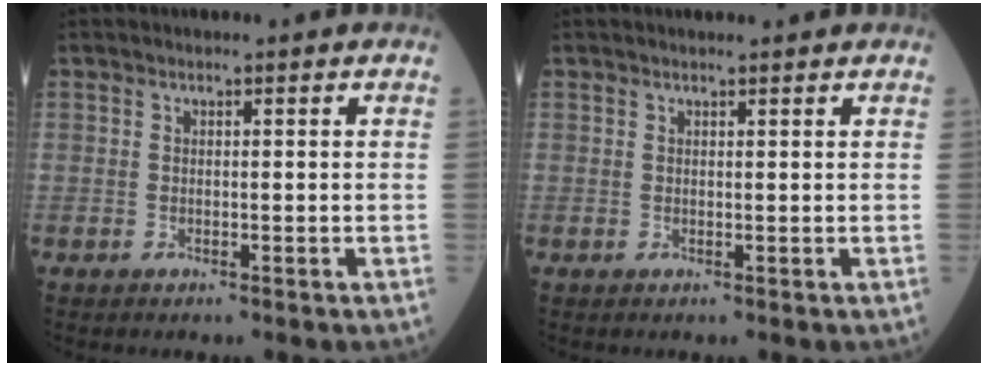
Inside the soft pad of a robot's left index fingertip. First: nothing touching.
{"total": 1.5, "force": [1.4, 0.4, 0.2], "torque": [-0.006, 0.010, 0.017]}